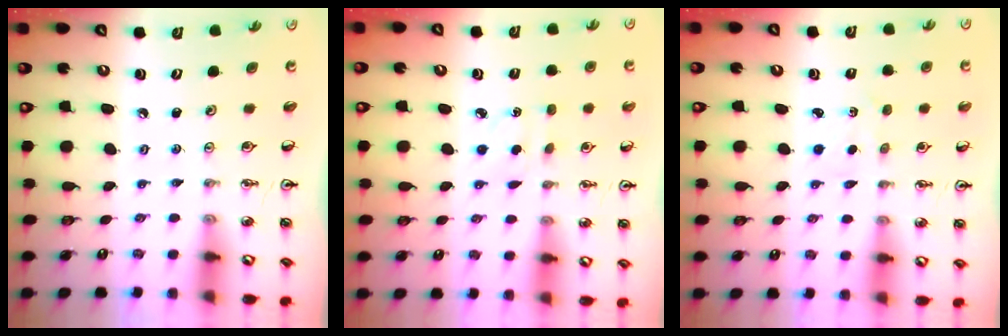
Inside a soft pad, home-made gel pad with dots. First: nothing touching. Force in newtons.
{"total": 2.6, "press": 2.6, "slide": 0.5}
{"total": 1.4, "press": 1.4, "slide": 0.2}